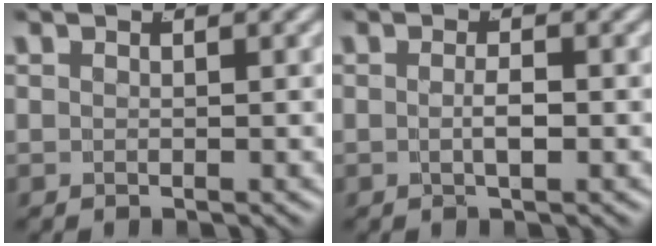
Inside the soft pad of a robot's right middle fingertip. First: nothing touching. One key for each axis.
{"total": 1.5, "fx": -0.5, "fy": 0.0, "fz": 1.4, "tx": -0.025, "ty": -0.006, "tz": -0.005}